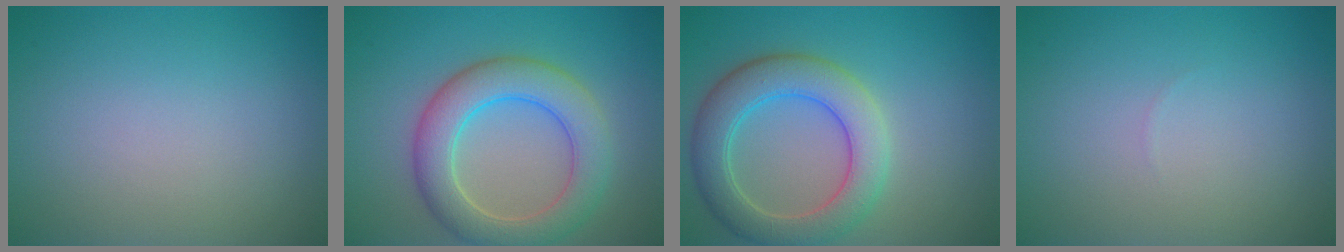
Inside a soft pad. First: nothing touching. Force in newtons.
{"total": 6.4, "press": 6.4, "slide": 0.3}
{"total": 6.0, "press": 6.0, "slide": 0.7}
{"total": 0.0}